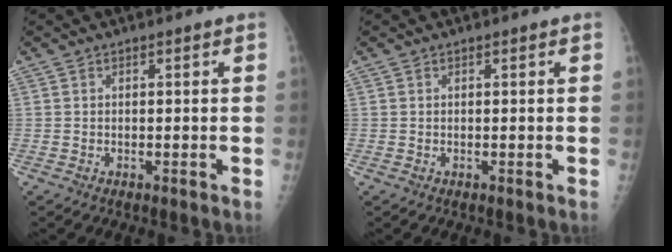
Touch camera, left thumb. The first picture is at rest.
{"total": 0.0}